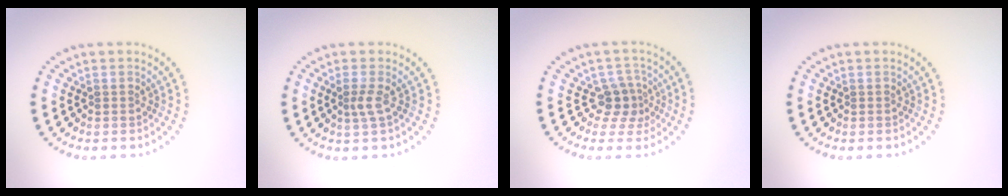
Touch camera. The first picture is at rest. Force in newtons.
{"total": 1.3, "press": 1.1, "slide": 0.8}
{"total": 2.5, "press": 1.8, "slide": 1.8}
{"total": 0.0}